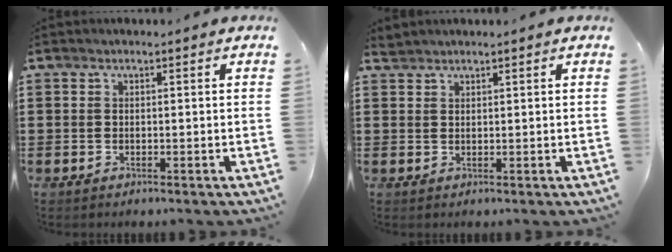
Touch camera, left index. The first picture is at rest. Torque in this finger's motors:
{"motor_torque": [0.06, -0.06, -0.01, 0.00]}